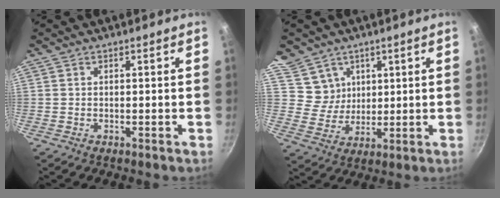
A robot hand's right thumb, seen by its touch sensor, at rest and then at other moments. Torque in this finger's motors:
{"motor_torque": [-1.04, 0.35, -0.50, 0.36, 0.02]}